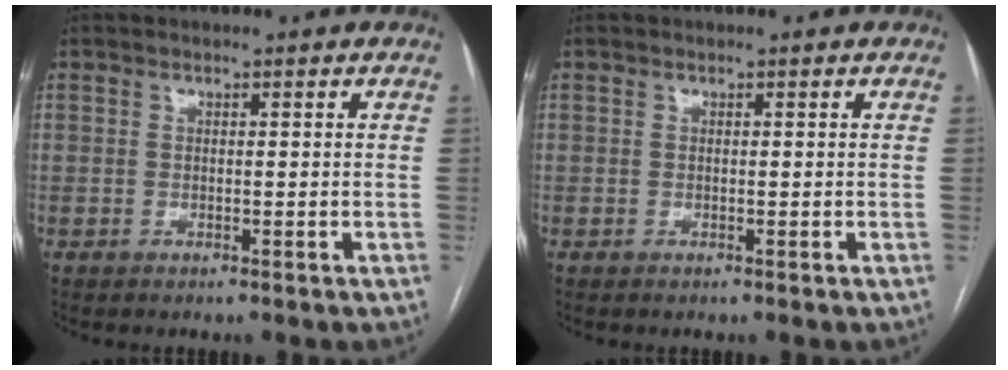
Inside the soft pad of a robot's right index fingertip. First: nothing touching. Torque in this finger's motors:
{"motor_torque": [0.00, 0.00, 0.00, 0.00]}